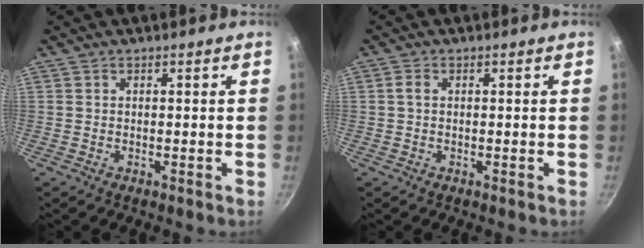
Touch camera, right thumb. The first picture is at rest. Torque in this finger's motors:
{"motor_torque": [0.17, 0.07, 0.31, 0.32, 0.02]}